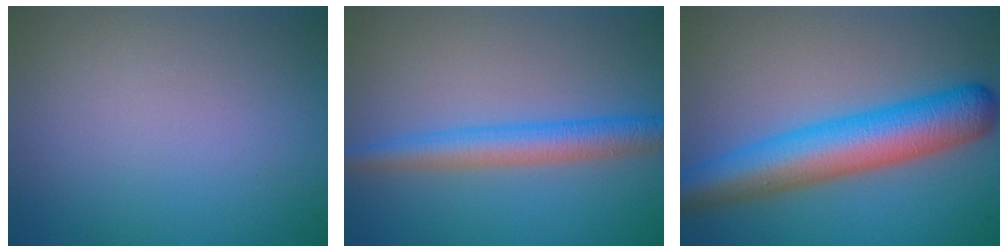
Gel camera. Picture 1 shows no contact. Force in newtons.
{"total": 3.9, "press": 3.9, "slide": 0.1}
{"total": 8.6, "press": 8.6, "slide": 0.2}